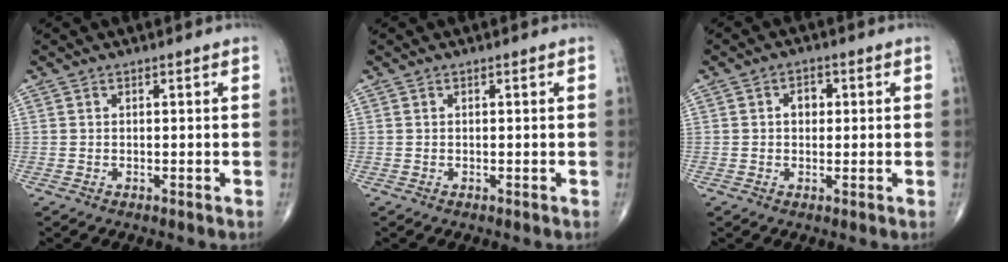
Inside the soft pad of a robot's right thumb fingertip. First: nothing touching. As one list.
[{"total": 0.0}, {"total": 2.9, "force": [0.4, 2.2, 1.9], "torque": [-0.016, 0.008, 0.002]}]